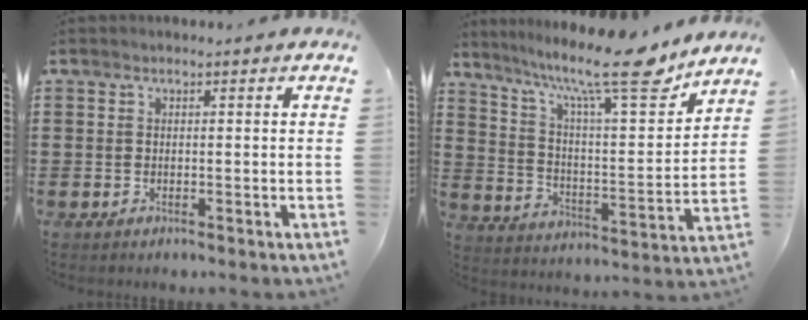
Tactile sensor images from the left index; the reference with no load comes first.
{"total": 16.2, "force": [11.8, 2.8, 10.7], "torque": [-0.188, -0.067, 0.187]}